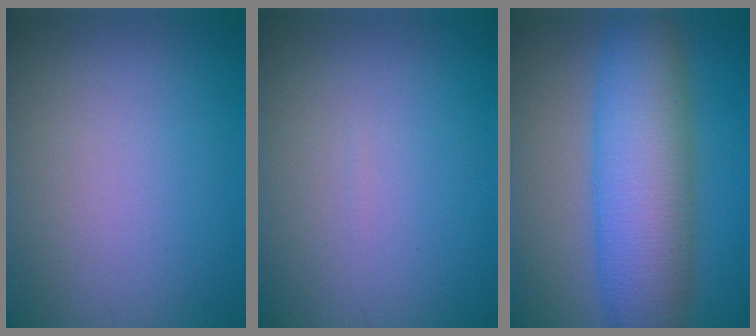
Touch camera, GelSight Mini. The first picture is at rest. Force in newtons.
{"total": 0.0}
{"total": 9.6, "press": 9.6, "slide": 0.4}